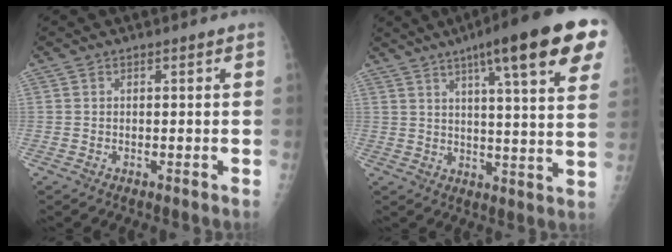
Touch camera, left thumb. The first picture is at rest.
{"total": 22.1, "force": [11.8, 3.3, 18.4], "torque": [-0.248, -0.020, 0.153]}